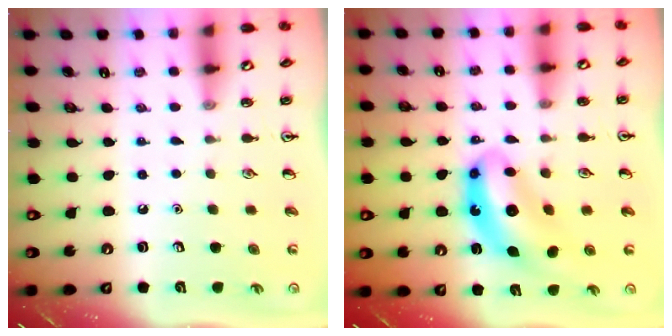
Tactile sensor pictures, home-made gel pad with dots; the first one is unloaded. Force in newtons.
{"total": 10.5, "press": 9.9, "slide": 3.5}